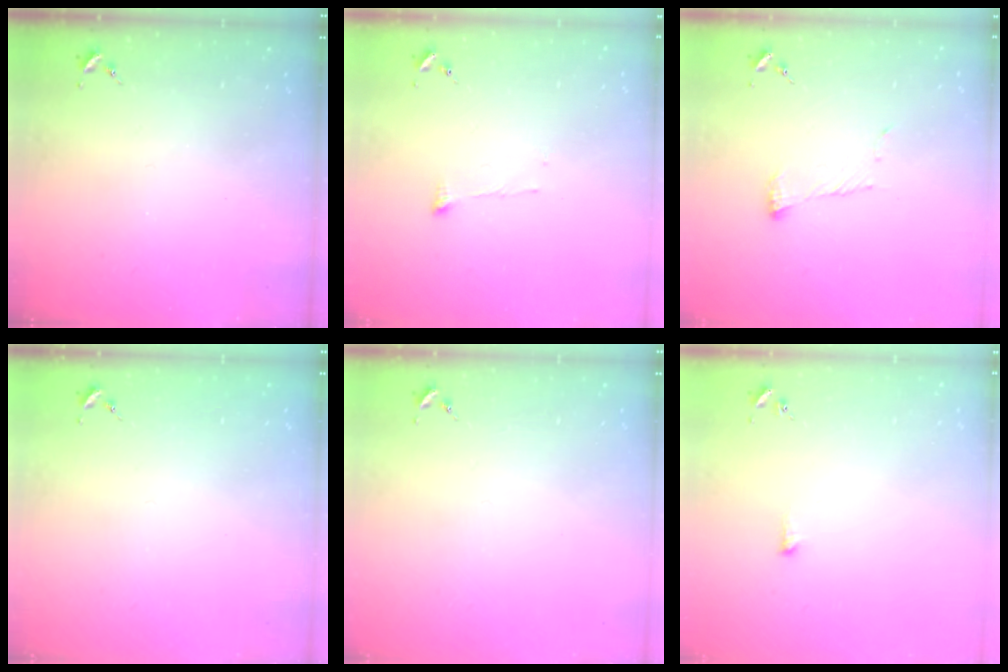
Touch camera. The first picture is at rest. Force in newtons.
{"total": 4.6, "press": 4.5, "slide": 0.7}
{"total": 6.9, "press": 6.8, "slide": 0.5}
{"total": 0.7, "press": 0.7, "slide": 0.0}
{"total": 0.0}
{"total": 3.4, "press": 3.4, "slide": 0.6}